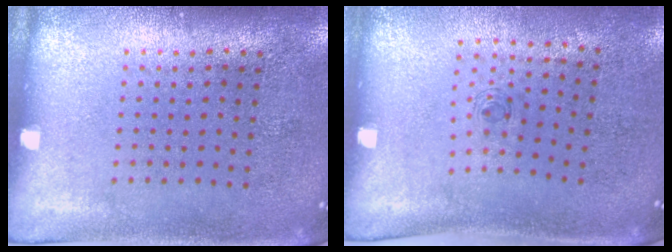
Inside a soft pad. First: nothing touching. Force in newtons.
{"total": 0.6, "press": 0.2, "slide": 0.5}